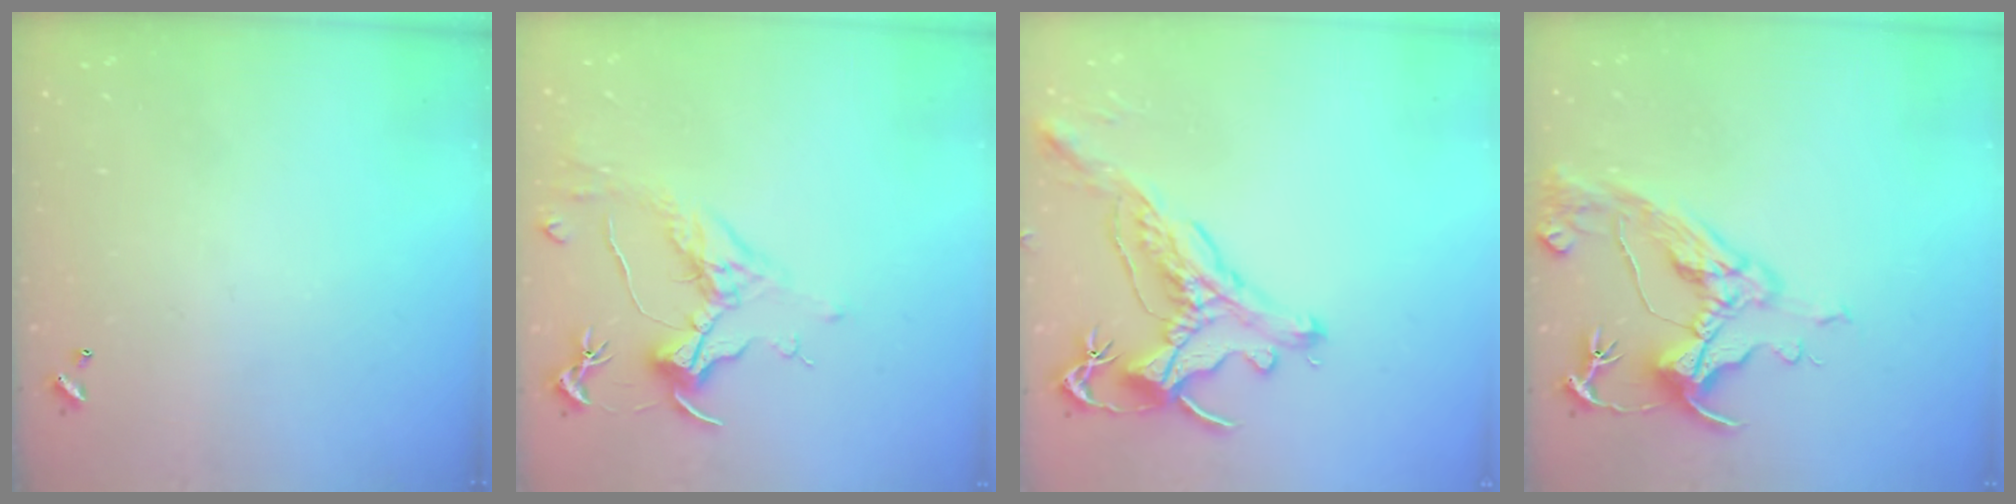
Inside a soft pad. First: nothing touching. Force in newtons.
{"total": 1.6, "press": 1.3, "slide": 0.9}
{"total": 1.2, "press": 0.9, "slide": 0.9}
{"total": 8.7, "press": 8.5, "slide": 1.4}